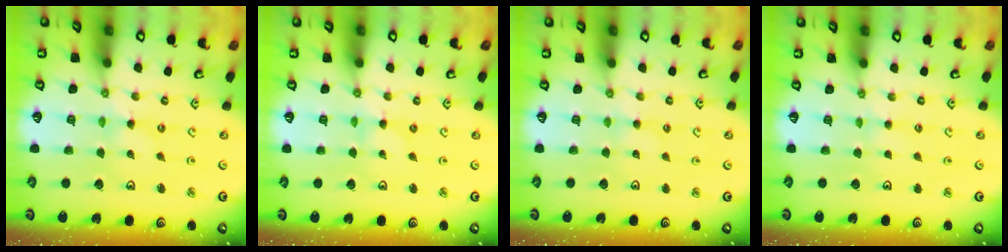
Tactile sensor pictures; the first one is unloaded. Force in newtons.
{"total": 0.0}
{"total": 2.5, "press": 2.5, "slide": 0.2}
{"total": 1.9, "press": 1.9, "slide": 0.4}